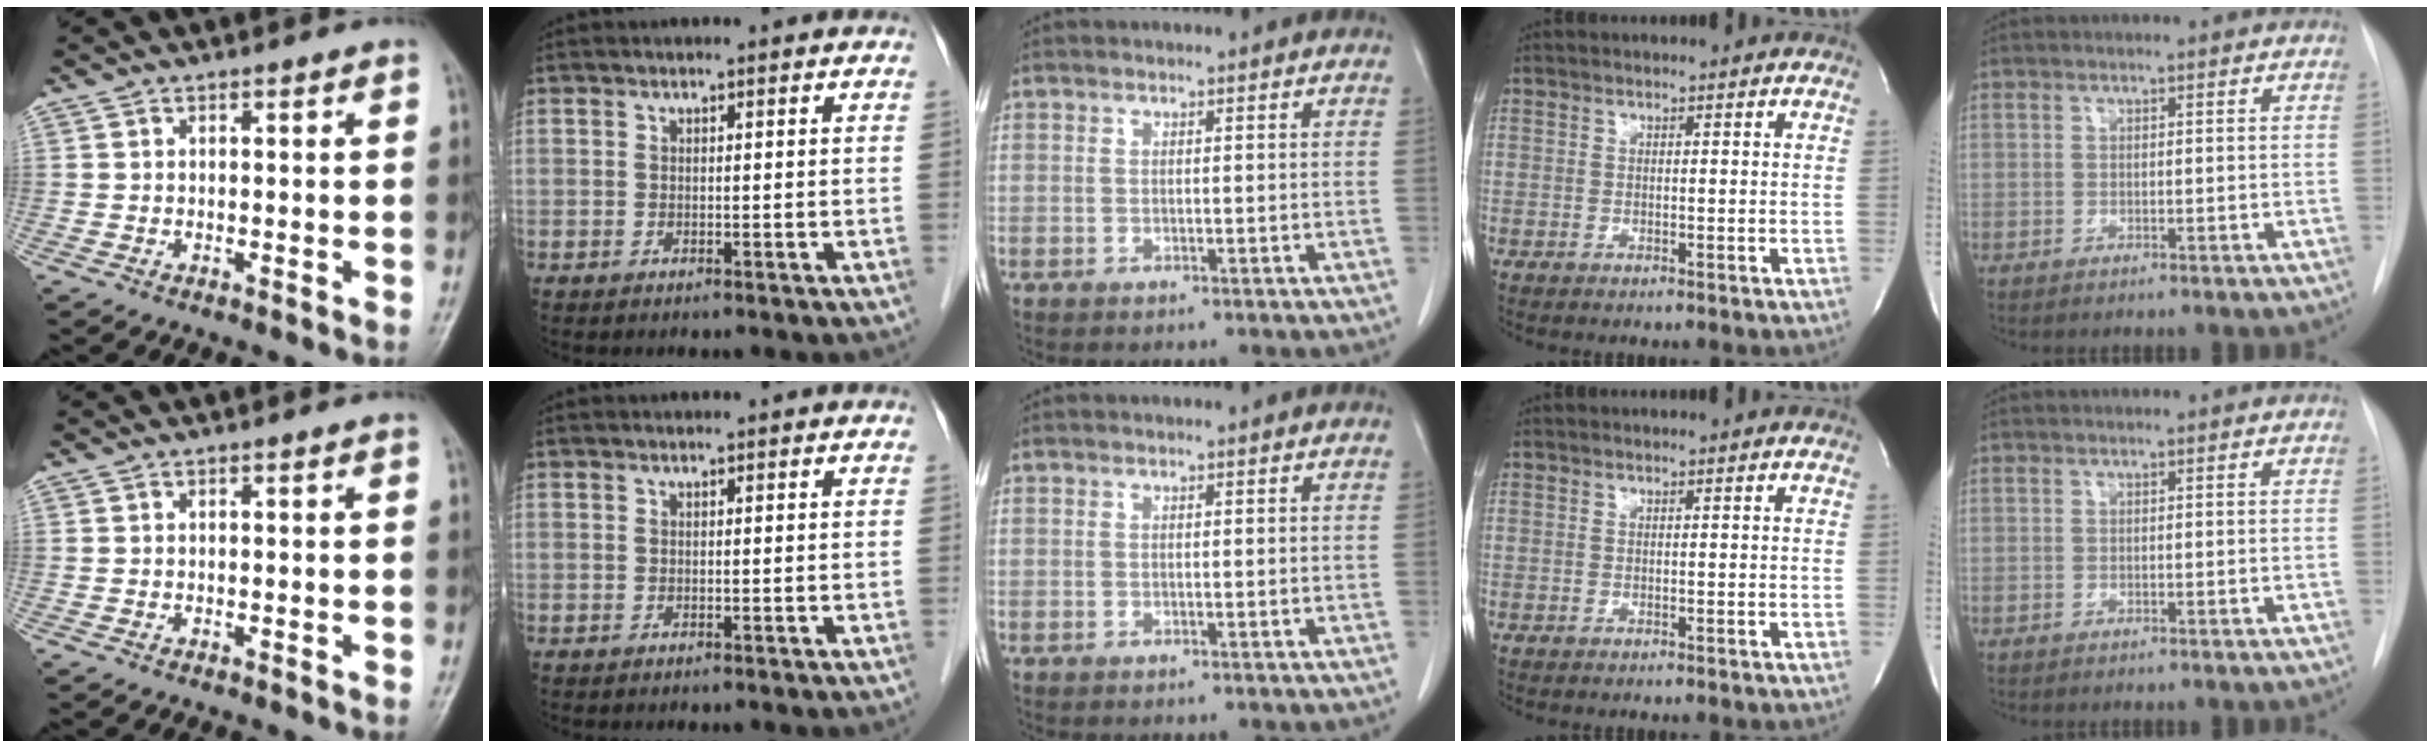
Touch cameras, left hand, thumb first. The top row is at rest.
{}